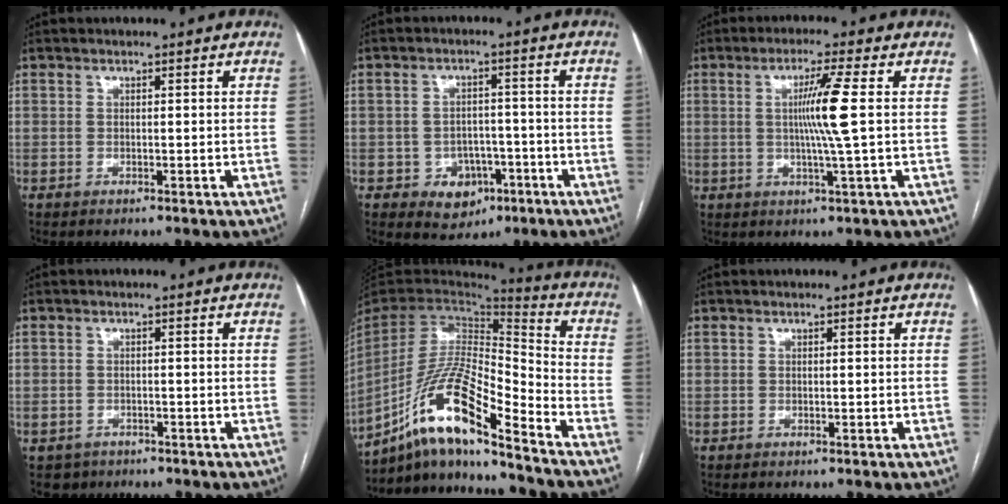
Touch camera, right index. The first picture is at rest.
{"total": 5.9, "force": [-2.5, 4.9, 2.2], "torque": [-0.025, 0.010, -0.027]}
{"total": 7.1, "force": [0.7, -1.6, 6.9], "torque": [-0.125, -0.004, 0.017]}
{"total": 3.2, "force": [-1.6, 2.8, 0.0], "torque": [0.003, 0.007, -0.024]}
{"total": 16.5, "force": [-11.8, 1.6, 11.3], "torque": [-0.232, 0.001, -0.219]}
{"total": 0.0}